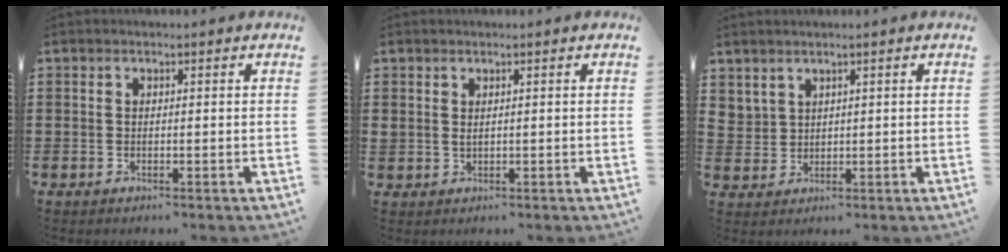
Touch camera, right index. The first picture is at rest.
{"total": 0.9, "force": [0.6, 0.5, 0.3], "torque": [-0.009, 0.001, 0.012]}
{"total": 2.6, "force": [2.2, 1.4, 0.2], "torque": [-0.012, 0.001, 0.043]}